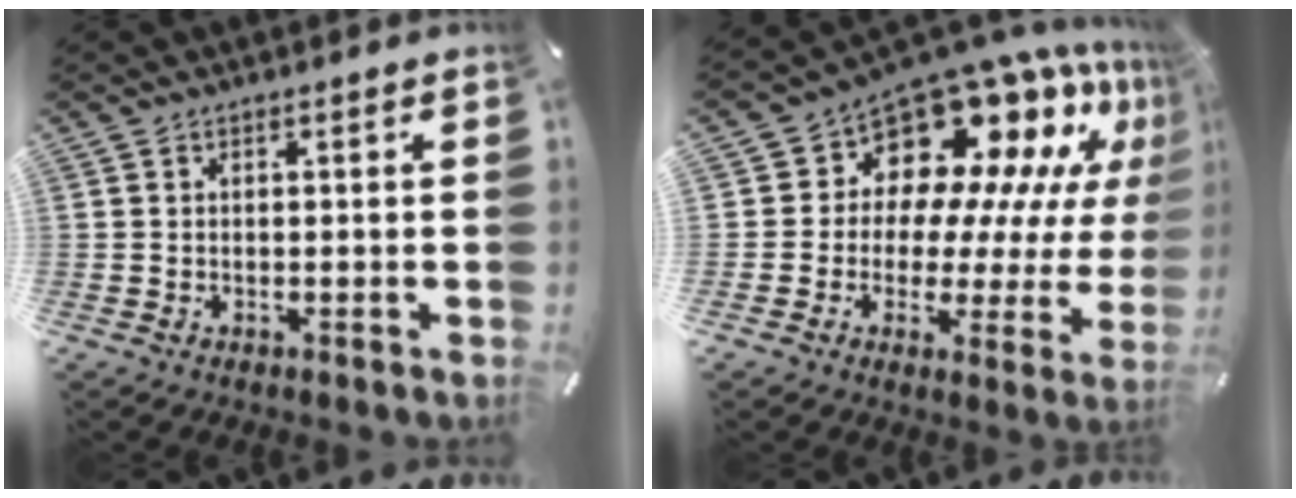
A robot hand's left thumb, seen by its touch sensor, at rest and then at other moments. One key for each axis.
{"total": 14.7, "fx": 11.6, "fy": 7.8, "fz": 4.7, "tx": -0.066, "ty": -0.124, "tz": 0.193}